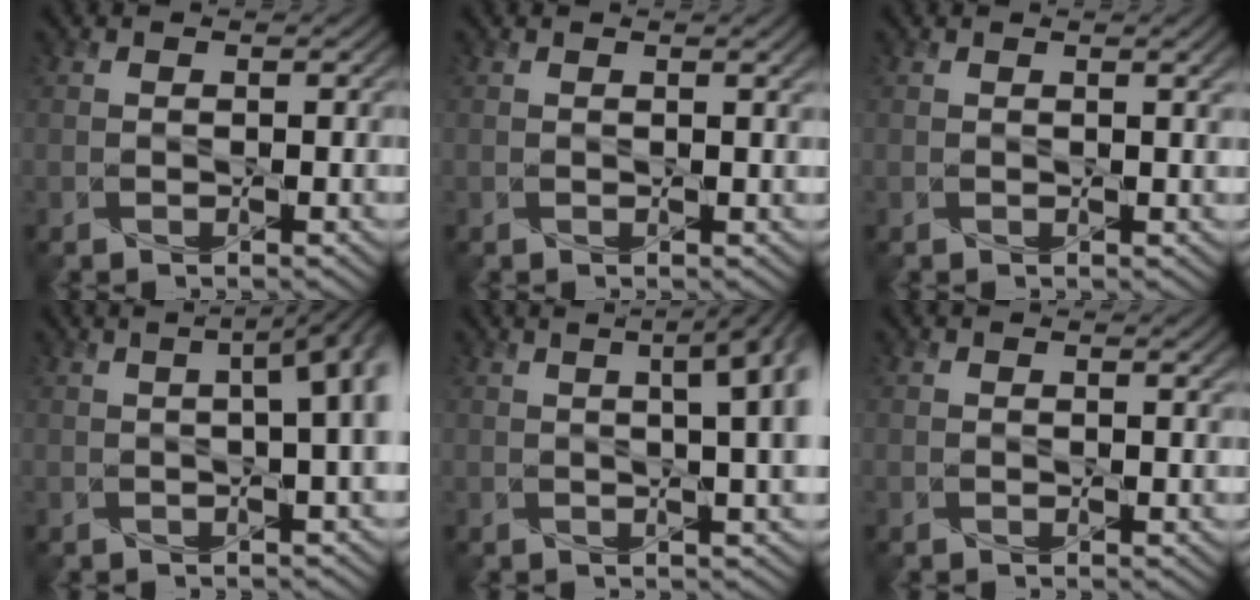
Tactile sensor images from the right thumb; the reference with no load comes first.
{"total": 1.3, "force": [0.6, 0.2, 1.1], "torque": [-0.019, 0.002, 0.011]}
{"total": 1.8, "force": [0.7, 0.4, 1.6], "torque": [-0.025, 0.003, 0.013]}
{"total": 8.2, "force": [0.4, 2.6, 7.8], "torque": [-0.102, 0.014, -0.005]}
{"total": 8.5, "force": [1.7, 2.5, 7.9], "torque": [-0.089, 0.031, 0.010]}
{"total": 0.8, "force": [0.4, 0.1, 0.7], "torque": [-0.010, 0.002, 0.008]}